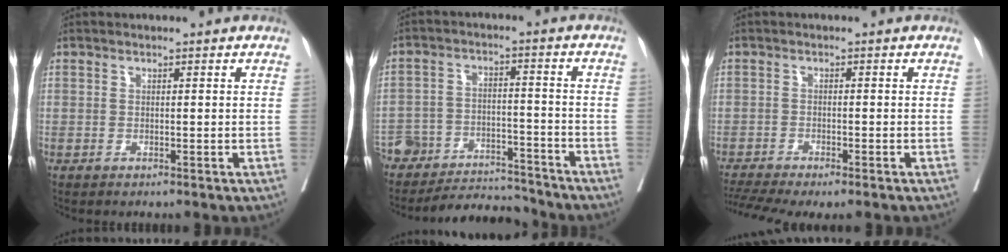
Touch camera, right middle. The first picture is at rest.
{"total": 13.2, "force": [-12.6, 3.2, 2.0], "torque": [-0.033, 0.018, -0.195]}
{"total": 8.9, "force": [-7.2, 1.0, 5.0], "torque": [-0.087, -0.003, -0.115]}